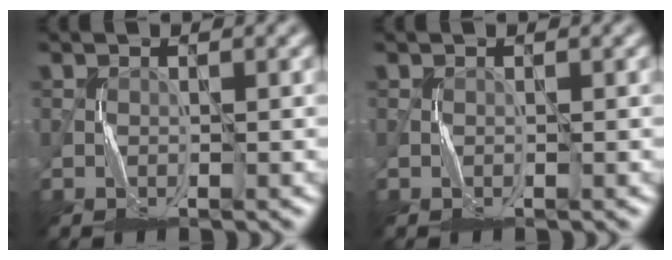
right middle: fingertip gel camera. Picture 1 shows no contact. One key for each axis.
{"total": 0.0}